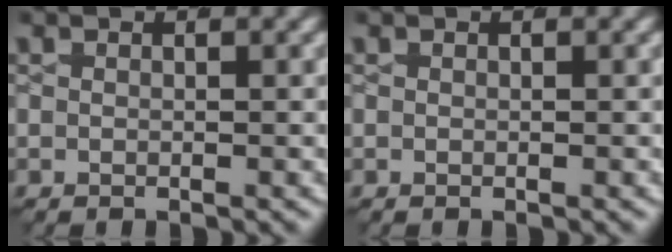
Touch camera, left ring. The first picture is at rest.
{"total": 0.0}